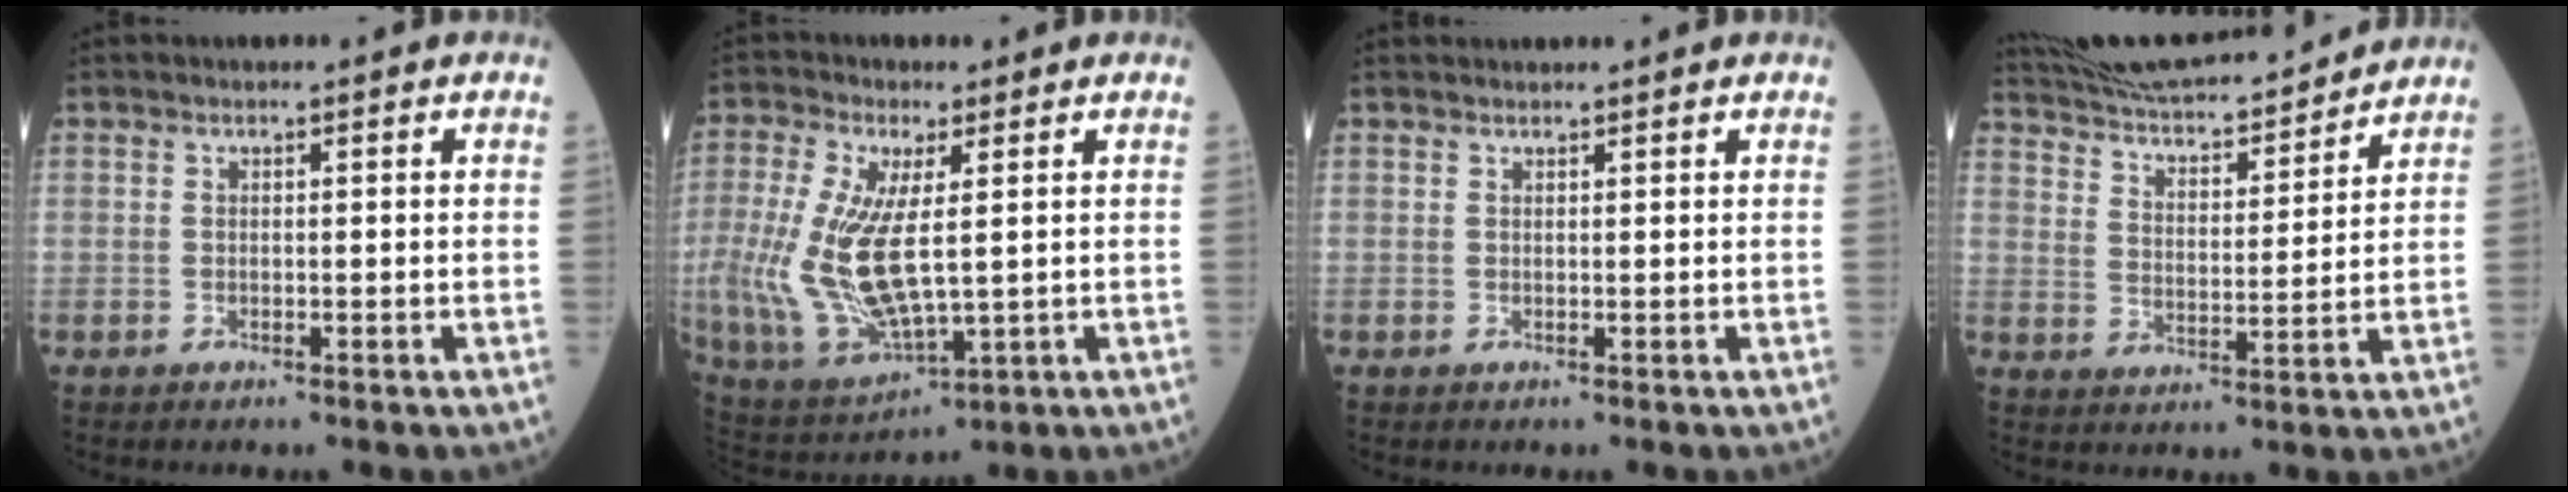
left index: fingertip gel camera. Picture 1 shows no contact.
{"total": 13.3, "force": [0.4, 4.6, 12.5], "torque": [-0.280, -0.011, 0.028]}
{"total": 2.3, "force": [2.3, 0.0, 0.5], "torque": [-0.004, 0.019, 0.030]}
{"total": 19.6, "force": [18.4, 2.4, 6.3], "torque": [-0.108, 0.012, 0.285]}